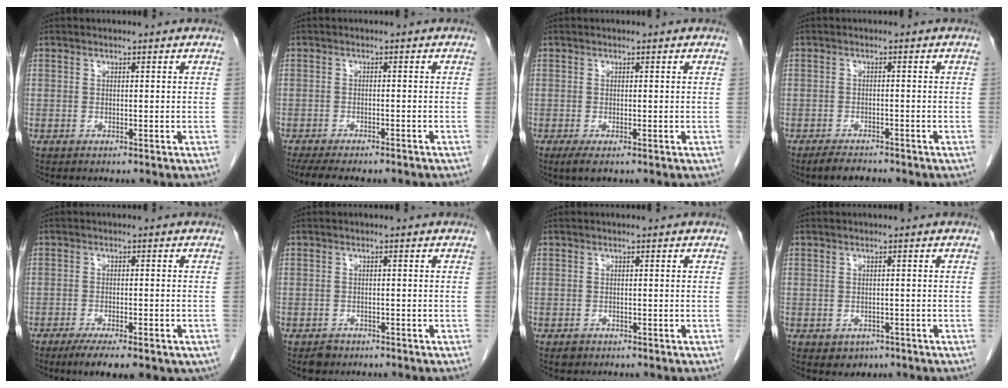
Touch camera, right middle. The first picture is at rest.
{"total": 12.0, "force": [-10.0, 3.1, 5.8], "torque": [-0.092, -0.010, -0.130]}
{"total": 1.6, "force": [-0.9, 0.3, 1.3], "torque": [-0.026, -0.005, -0.014]}
{"total": 3.2, "force": [-2.7, 0.9, 1.3], "torque": [-0.027, -0.004, -0.044]}
{"total": 11.5, "force": [-7.7, 3.6, 7.7], "torque": [-0.100, -0.010, -0.104]}
{"total": 1.8, "force": [-1.3, 1.2, 0.3], "torque": [-0.010, 0.002, -0.019]}
{"total": 1.1, "force": [-0.7, 0.8, 0.3], "torque": [-0.008, 0.001, -0.009]}
{"total": 2.3, "force": [-1.2, 1.8, 0.8], "torque": [-0.009, 0.003, -0.005]}